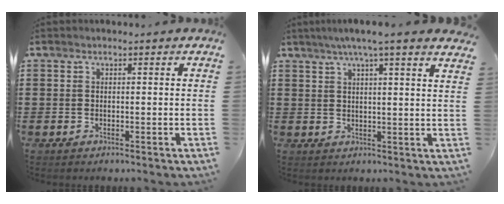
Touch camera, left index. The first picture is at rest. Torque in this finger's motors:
{"motor_torque": [2.14, 0.00, -0.10, -0.15]}